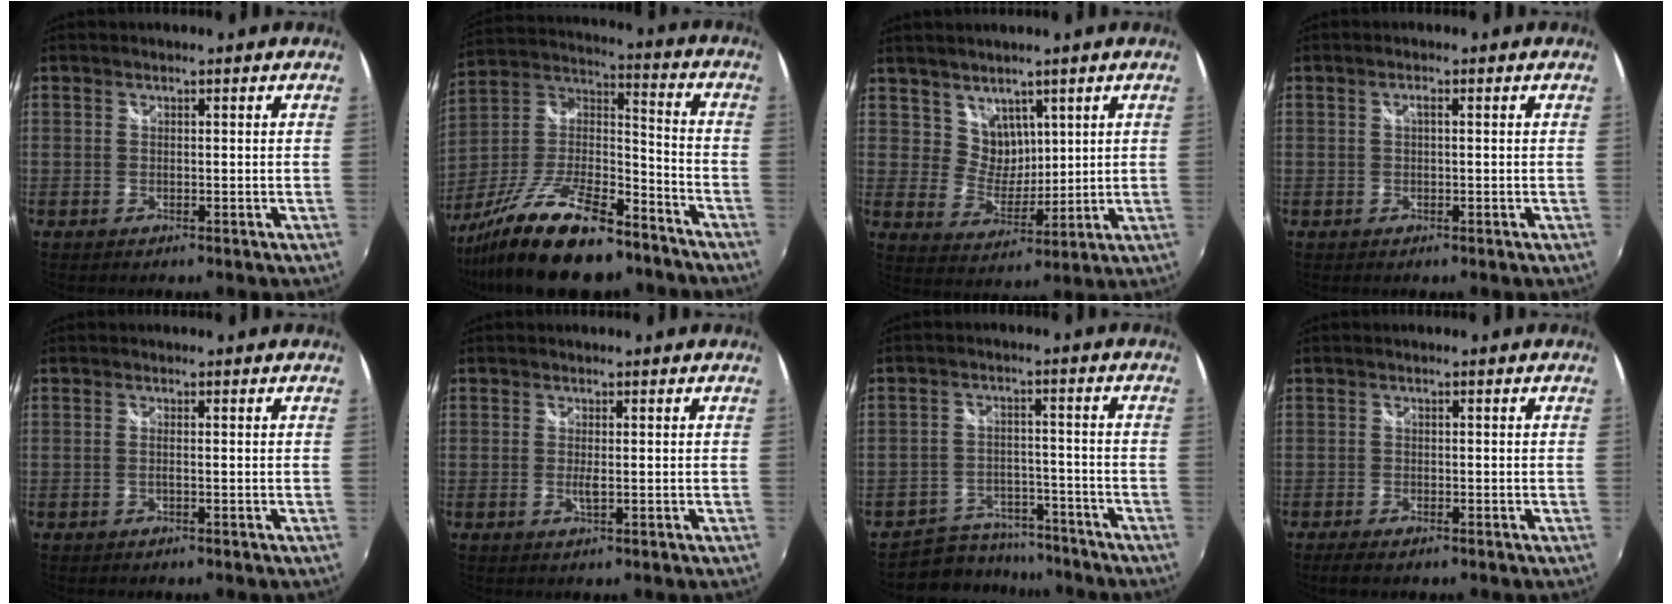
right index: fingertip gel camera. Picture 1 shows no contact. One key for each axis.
{"total": 23.4, "fx": -16.1, "fy": 8.3, "fz": 14.8, "tx": -0.290, "ty": -0.010, "tz": -0.264}
{"total": 5.8, "fx": 3.7, "fy": 4.2, "fz": 1.5, "tx": -0.016, "ty": 0.000, "tz": 0.074}
{"total": 1.0, "fx": 0.1, "fy": 0.2, "fz": 0.9, "tx": -0.016, "ty": 0.004, "tz": 0.000}
{"total": 1.2, "fx": -0.5, "fy": -0.3, "fz": 1.0, "tx": -0.016, "ty": 0.000, "tz": -0.010}
{"total": 1.6, "fx": -0.2, "fy": 0.1, "fz": 1.6, "tx": -0.030, "ty": -0.005, "tz": -0.004}
{"total": 9.4, "fx": -8.1, "fy": 4.7, "fz": 0.6, "tx": -0.026, "ty": 0.026, "tz": -0.114}
{"total": 3.1, "fx": -2.3, "fy": 1.0, "fz": 1.8, "tx": -0.042, "ty": -0.012, "tz": -0.042}